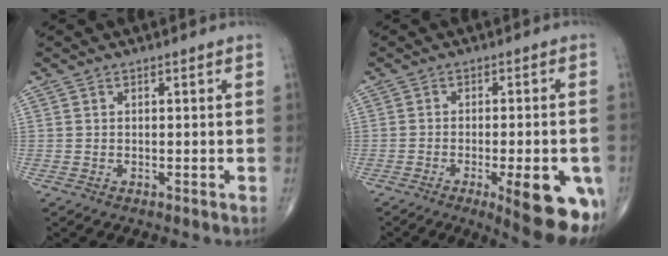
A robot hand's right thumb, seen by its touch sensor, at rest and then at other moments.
{"total": 15.2, "force": [-4.6, 5.0, 13.6], "torque": [-0.140, -0.015, -0.047]}